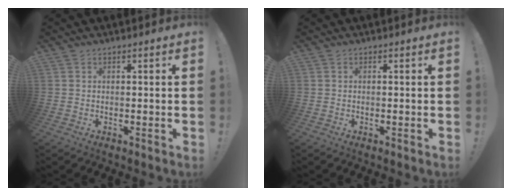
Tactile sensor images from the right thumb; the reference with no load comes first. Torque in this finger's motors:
{"motor_torque": [-0.16, 0.08, 0.13, 0.05, 0.07]}